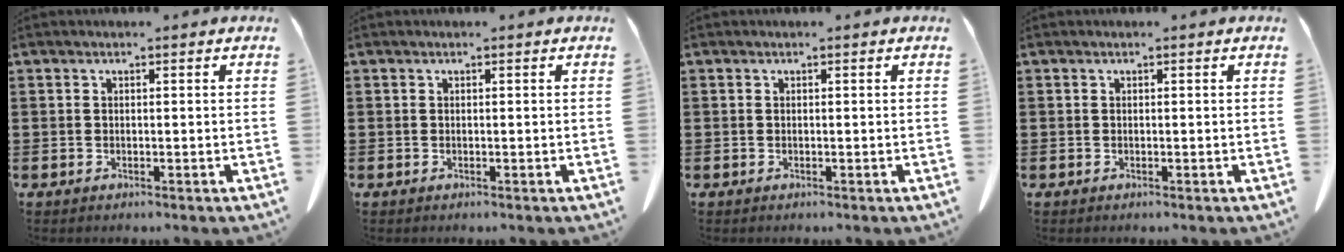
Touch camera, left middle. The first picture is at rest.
{"total": 0.0}
{"total": 0.0}
{"total": 0.0}